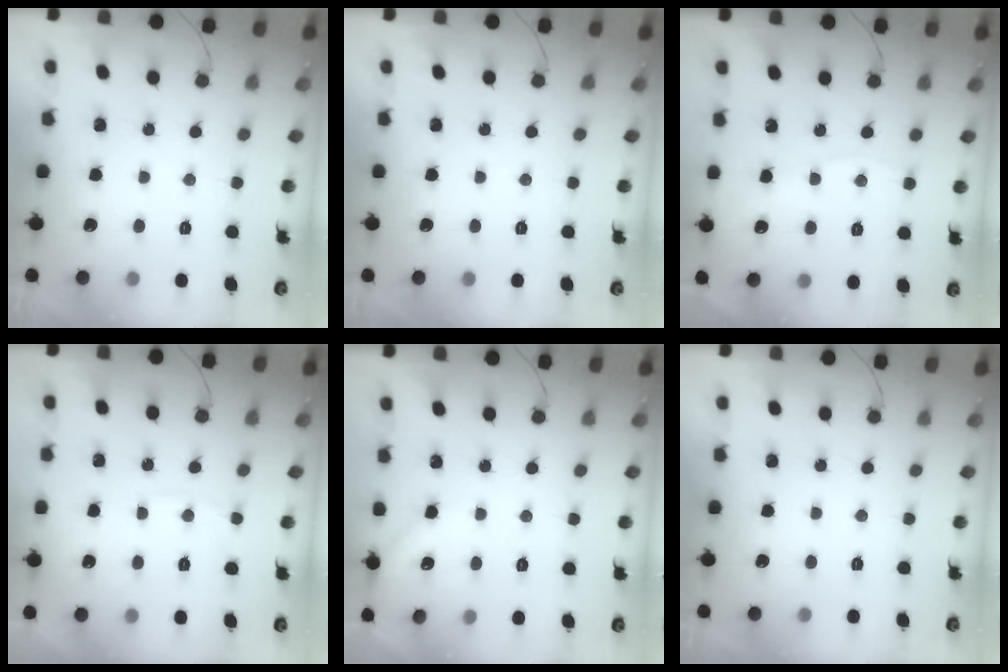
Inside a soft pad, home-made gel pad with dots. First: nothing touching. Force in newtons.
{"total": 0.0}
{"total": 3.2, "press": 3.1, "slide": 0.4}
{"total": 4.1, "press": 4.0, "slide": 0.5}
{"total": 3.1, "press": 3.1, "slide": 0.5}
{"total": 0.0}